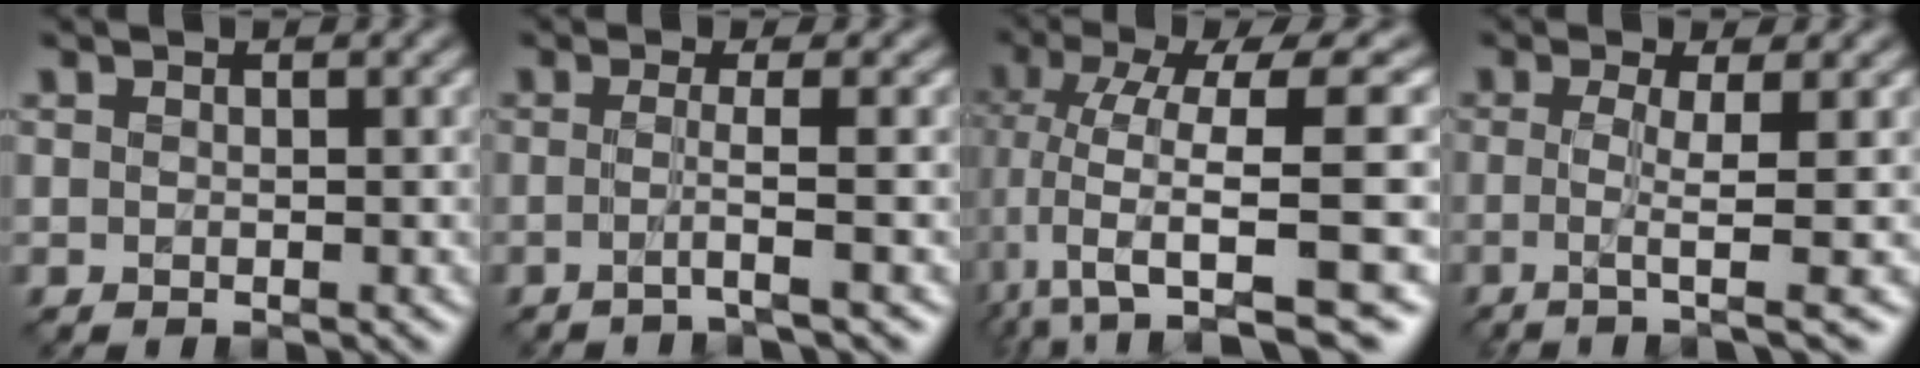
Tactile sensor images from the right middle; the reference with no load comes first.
{"total": 2.7, "force": [-0.7, 0.4, 2.5], "torque": [-0.032, -0.007, -0.029]}
{"total": 11.6, "force": [-1.0, 3.4, 11.1], "torque": [-0.206, 0.003, -0.003]}
{"total": 4.2, "force": [-0.4, 0.8, 4.1], "torque": [-0.070, -0.007, -0.012]}